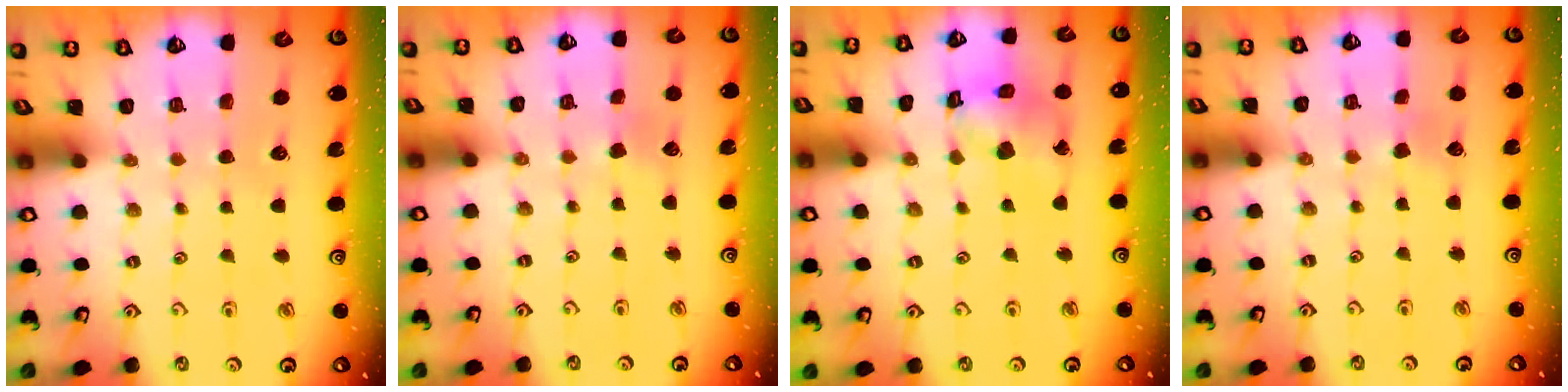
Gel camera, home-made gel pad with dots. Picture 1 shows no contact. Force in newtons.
{"total": 2.8, "press": 2.8, "slide": 0.3}
{"total": 13.1, "press": 13.0, "slide": 1.5}
{"total": 2.8, "press": 2.8, "slide": 0.3}